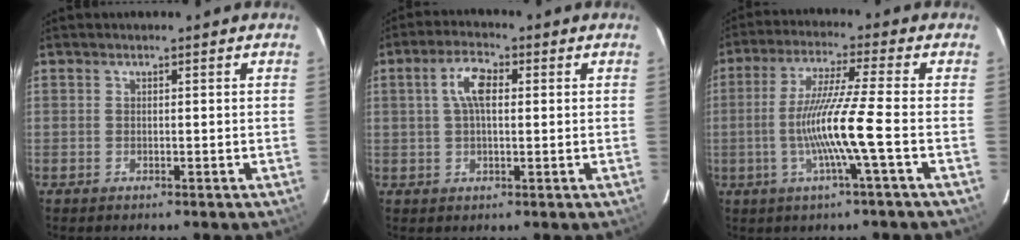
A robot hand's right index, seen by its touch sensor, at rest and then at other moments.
{"total": 5.8, "force": [1.2, 2.4, 5.1], "torque": [-0.095, 0.014, 0.024]}
{"total": 11.1, "force": [-2.9, -1.9, 10.5], "torque": [-0.200, -0.008, -0.050]}